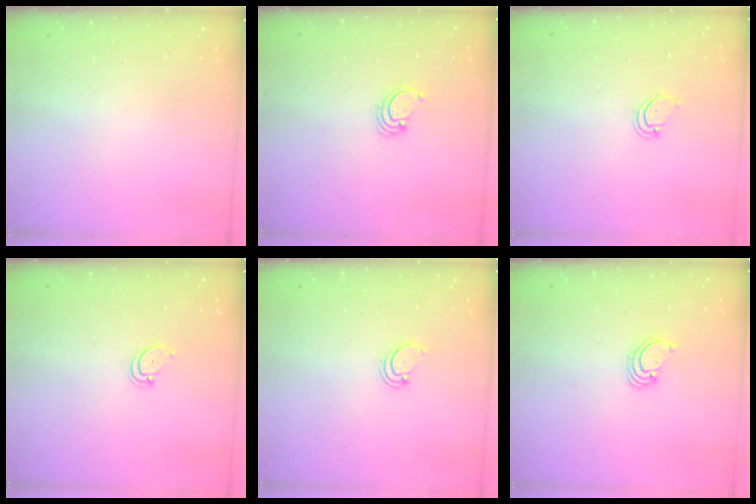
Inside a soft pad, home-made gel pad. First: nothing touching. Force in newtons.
{"total": 2.3, "press": 2.3, "slide": 0.2}
{"total": 3.6, "press": 3.6, "slide": 0.2}
{"total": 2.4, "press": 2.4, "slide": 0.2}
{"total": 2.6, "press": 2.5, "slide": 0.5}
{"total": 3.3, "press": 3.3, "slide": 0.3}